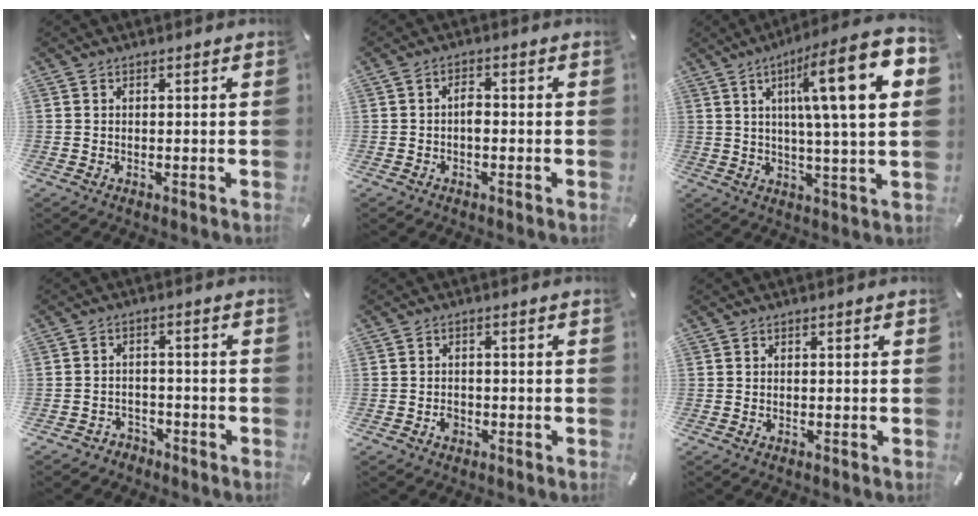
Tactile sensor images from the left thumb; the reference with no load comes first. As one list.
[{"total": 2.8, "force": [-0.7, 1.6, 2.2], "torque": [-0.050, 0.004, -0.016]}, {"total": 18.9, "force": [5.8, 2.4, 17.9], "torque": [-0.281, -0.025, 0.070]}, {"total": 3.4, "force": [-2.5, 2.2, 0.5], "torque": [-0.007, 0.012, -0.051]}, {"total": 2.0, "force": [-0.8, 1.6, 0.8], "torque": [-0.015, 0.005, -0.017]}, {"total": 0.8, "force": [0.1, 0.2, 0.7], "torque": [-0.014, -0.002, 0.002]}]